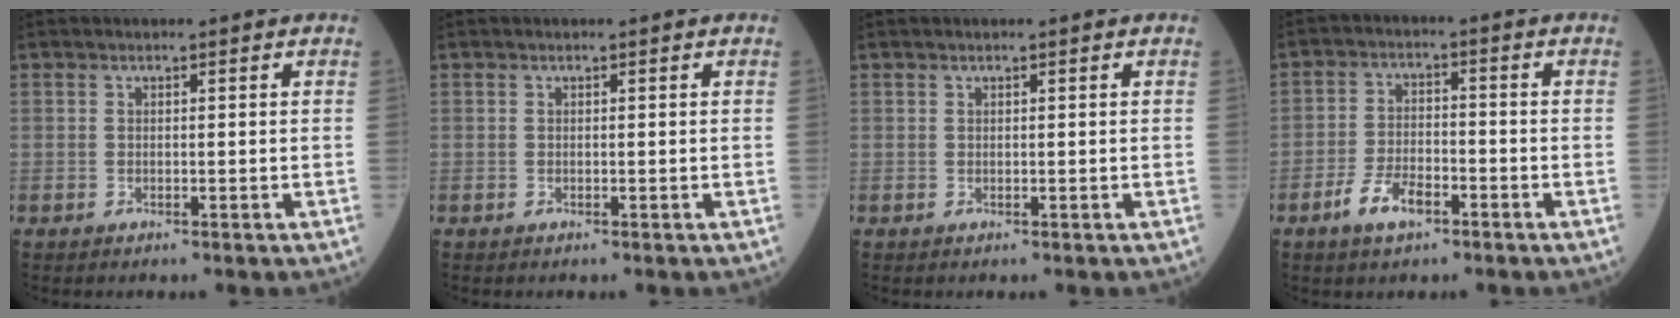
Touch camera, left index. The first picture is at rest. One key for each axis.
{"total": 0.0}
{"total": 0.0}
{"total": 5.8, "fx": -3.6, "fy": 2.4, "fz": 3.8, "tx": -0.083, "ty": -0.003, "tz": -0.069}